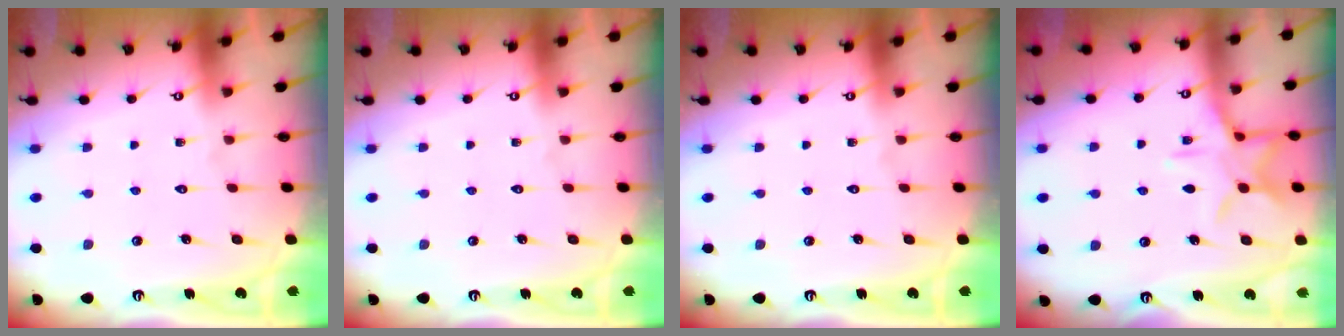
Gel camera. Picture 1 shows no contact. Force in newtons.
{"total": 0.0}
{"total": 0.0}
{"total": 11.8, "press": 11.8, "slide": 0.6}